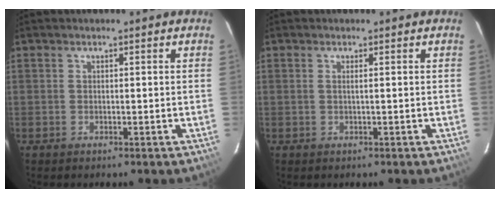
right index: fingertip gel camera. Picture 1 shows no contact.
{"total": 0.7, "force": [0.1, -0.3, 0.7], "torque": [-0.013, -0.001, 0.000]}